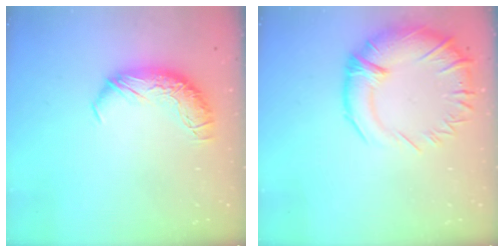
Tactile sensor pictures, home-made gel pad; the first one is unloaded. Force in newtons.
{"total": 6.1, "press": 4.8, "slide": 3.7}